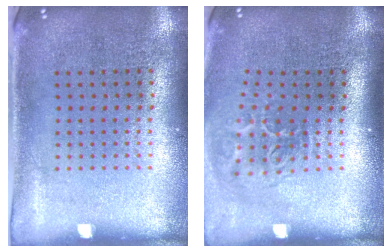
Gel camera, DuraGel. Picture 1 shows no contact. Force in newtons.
{"total": 2.0, "press": 1.3, "slide": 1.5}